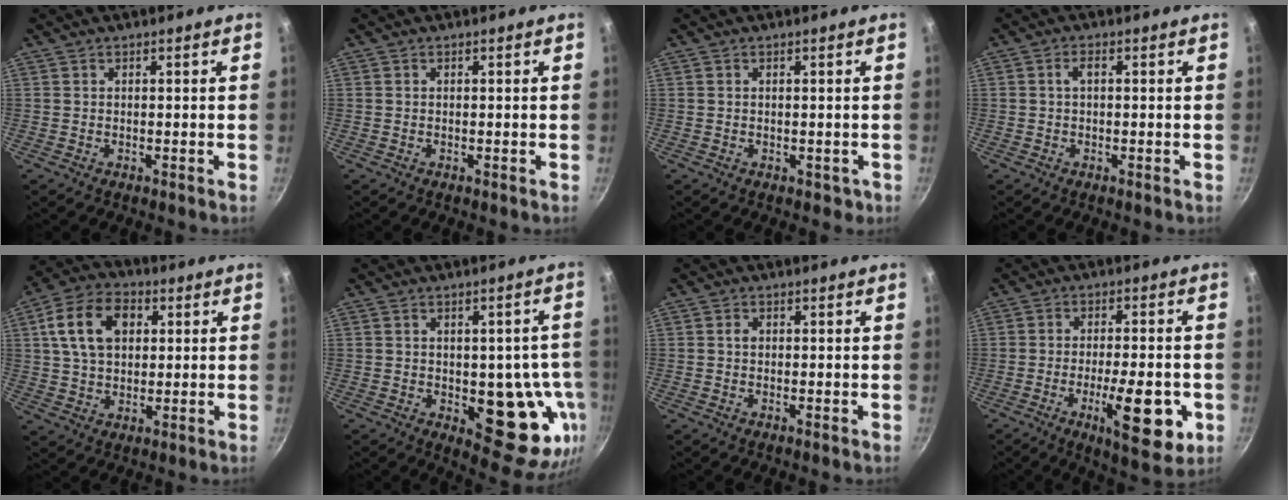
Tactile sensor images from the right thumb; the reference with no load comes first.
{"total": 0.0}
{"total": 1.1, "force": [-0.1, 1.0, 0.5], "torque": [-0.001, -0.001, 0.002]}
{"total": 1.7, "force": [0.1, 0.9, 1.5], "torque": [-0.029, 0.009, 0.001]}
{"total": 13.3, "force": [3.7, 9.1, 9.0], "torque": [-0.145, 0.010, 0.055]}
{"total": 15.8, "force": [-3.3, 8.0, 13.2], "torque": [-0.089, -0.002, -0.033]}
{"total": 1.2, "force": [0.0, 0.9, 0.7], "torque": [-0.012, 0.005, -0.001]}
{"total": 13.9, "force": [-4.3, 4.7, 12.4], "torque": [-0.164, 0.006, -0.058]}